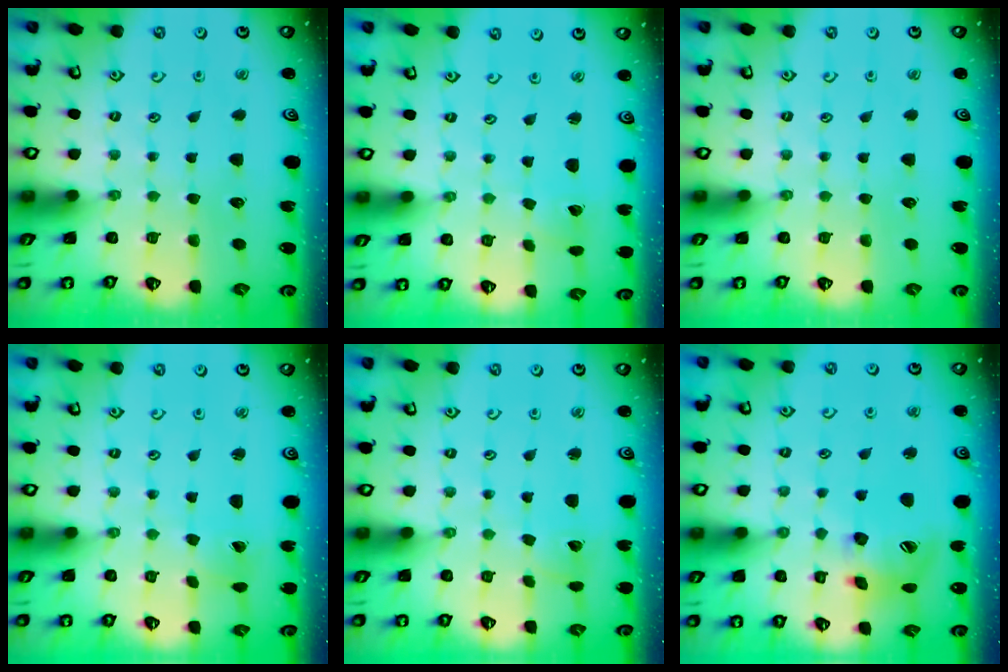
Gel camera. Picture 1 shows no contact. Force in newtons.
{"total": 1.7, "press": 1.7, "slide": 0.1}
{"total": 0.0}
{"total": 1.2, "press": 1.2, "slide": 0.1}
{"total": 2.2, "press": 2.2, "slide": 0.3}
{"total": 16.4, "press": 16.2, "slide": 2.2}